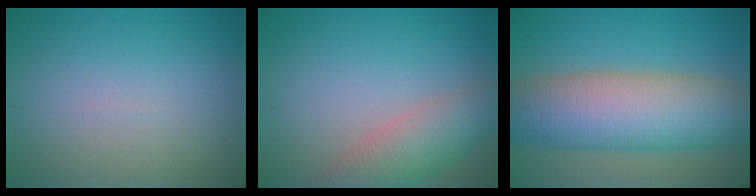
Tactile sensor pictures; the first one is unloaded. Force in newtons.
{"total": 5.1, "press": 5.1, "slide": 0.2}
{"total": 11.3, "press": 11.2, "slide": 0.4}